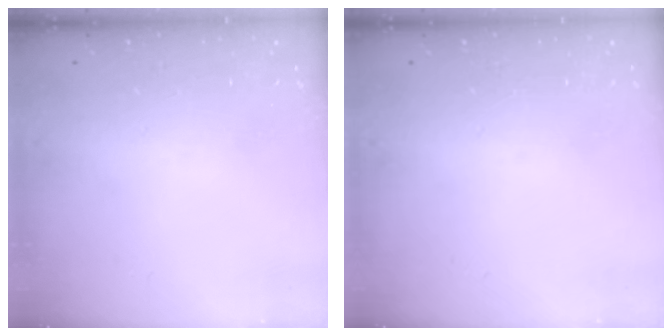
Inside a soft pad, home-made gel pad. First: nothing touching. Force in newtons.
{"total": 0.0}